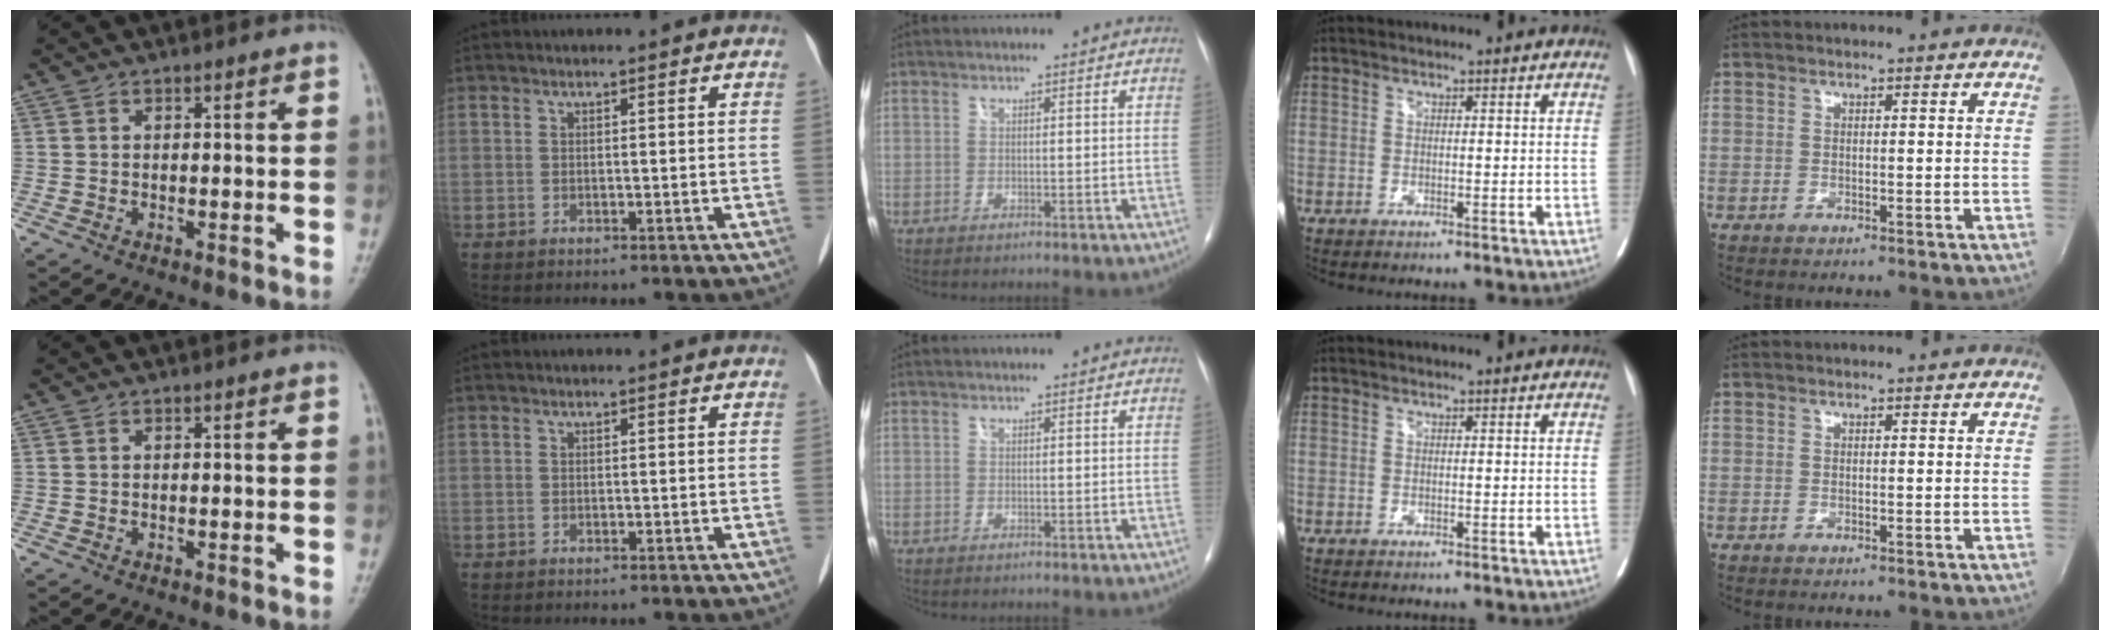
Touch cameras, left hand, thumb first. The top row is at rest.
{}